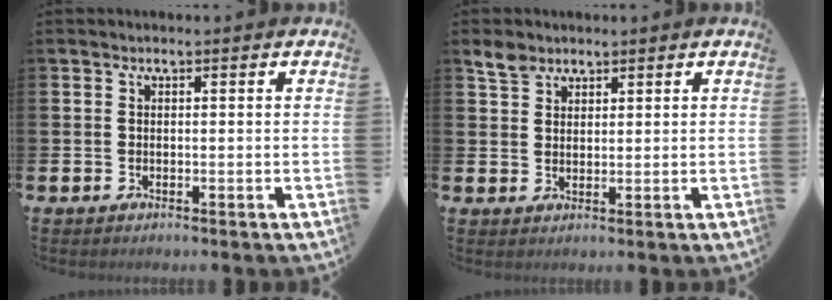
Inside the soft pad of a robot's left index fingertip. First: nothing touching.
{"total": 3.2, "force": [2.7, 1.6, 0.6], "torque": [-0.011, -0.003, 0.048]}